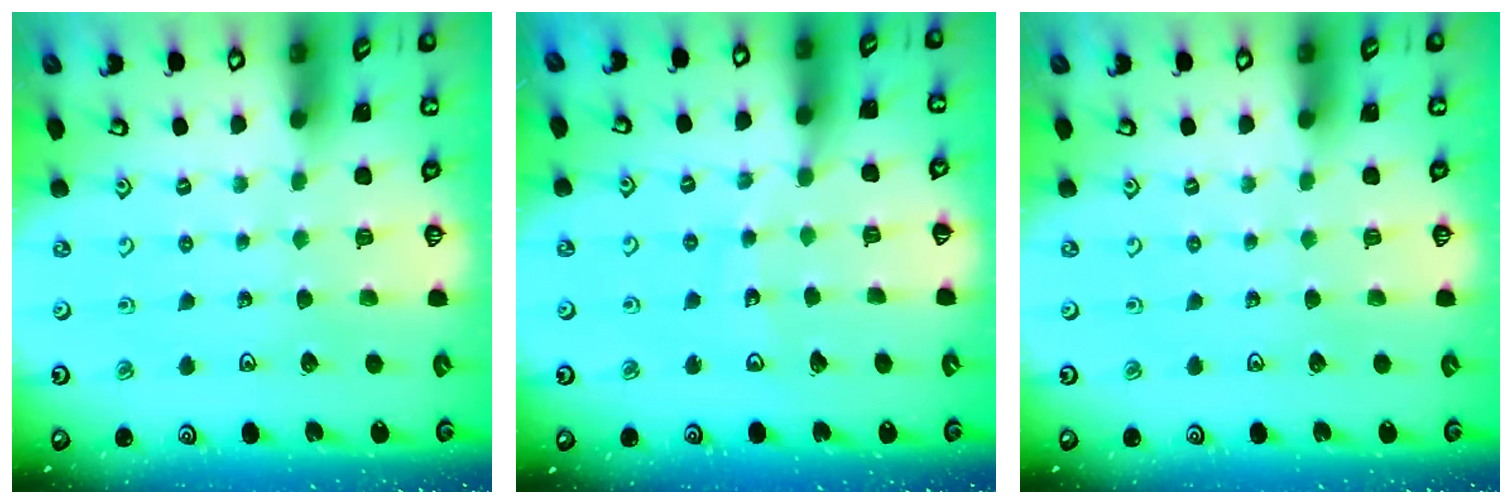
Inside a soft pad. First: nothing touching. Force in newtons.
{"total": 8.9, "press": 8.9, "slide": 1.0}
{"total": 0.0}